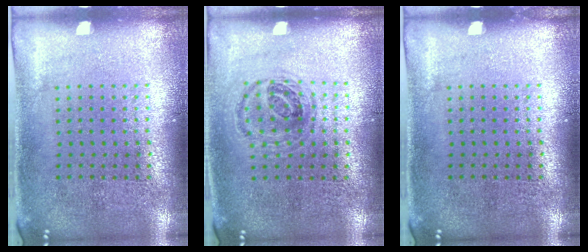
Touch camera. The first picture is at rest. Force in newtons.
{"total": 1.0, "press": 0.9, "slide": 0.4}
{"total": 0.0}